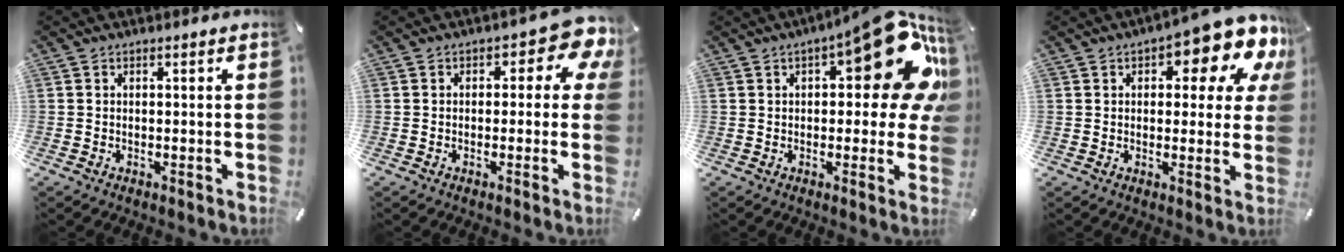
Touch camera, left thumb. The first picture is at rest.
{"total": 7.8, "force": [2.8, 4.1, 6.0], "torque": [-0.069, -0.017, 0.044]}
{"total": 19.9, "force": [7.2, 7.9, 16.7], "torque": [-0.201, -0.044, 0.110]}
{"total": 13.6, "force": [8.1, 5.3, 9.6], "torque": [-0.119, -0.055, 0.131]}